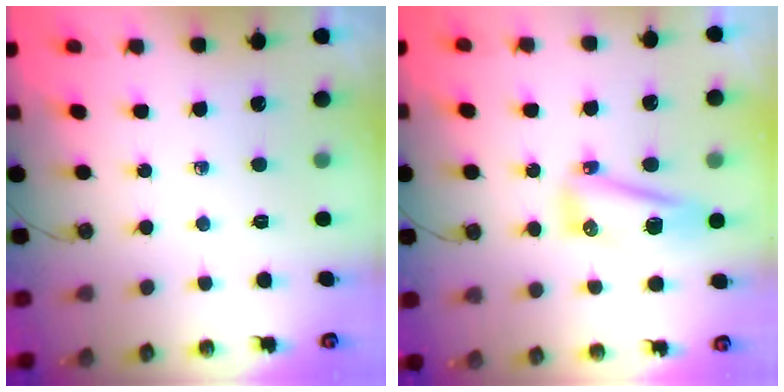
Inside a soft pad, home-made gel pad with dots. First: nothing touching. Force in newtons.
{"total": 10.8, "press": 10.8, "slide": 1.3}